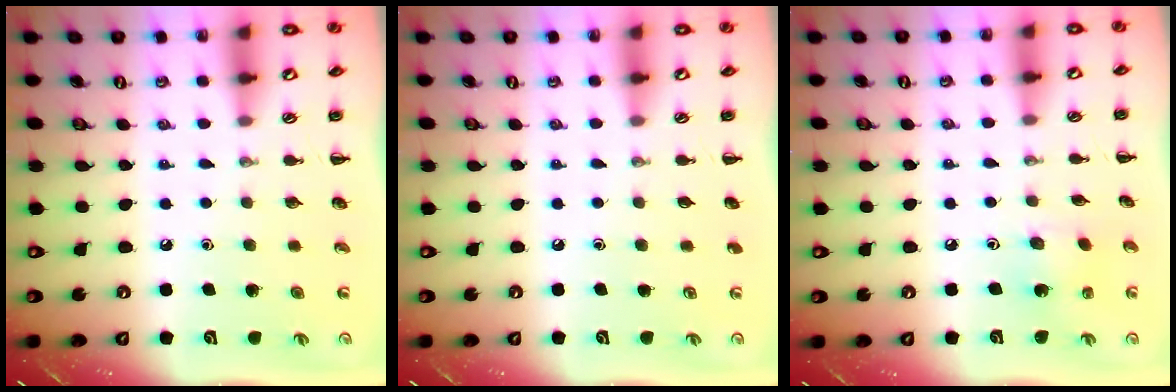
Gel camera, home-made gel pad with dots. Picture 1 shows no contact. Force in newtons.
{"total": 0.0}
{"total": 1.7, "press": 1.7, "slide": 0.5}